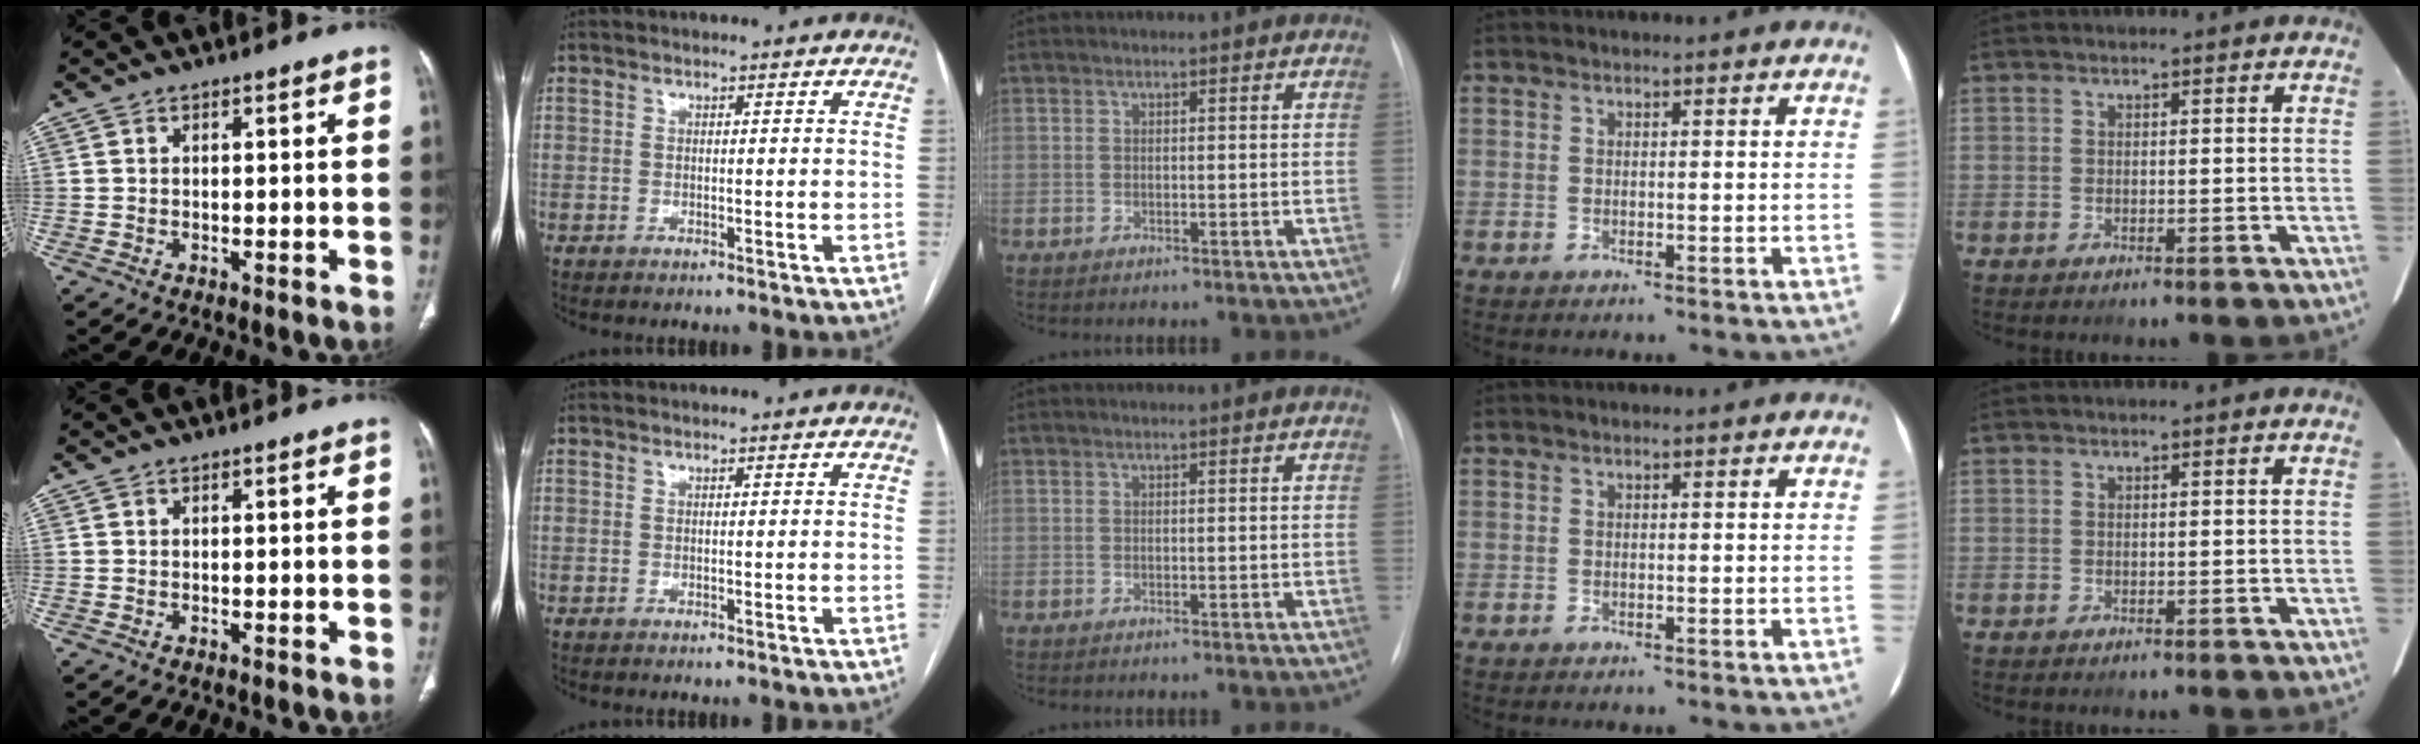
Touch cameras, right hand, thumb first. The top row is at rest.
{}